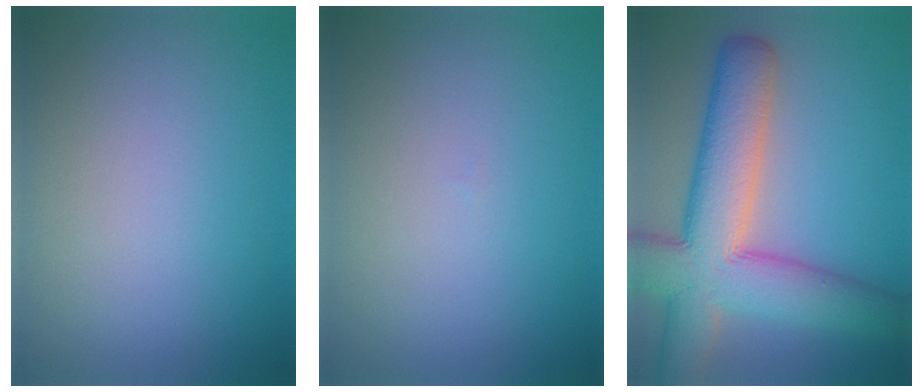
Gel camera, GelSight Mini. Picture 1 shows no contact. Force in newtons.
{"total": 0.0}
{"total": 10.9, "press": 10.9, "slide": 0.6}